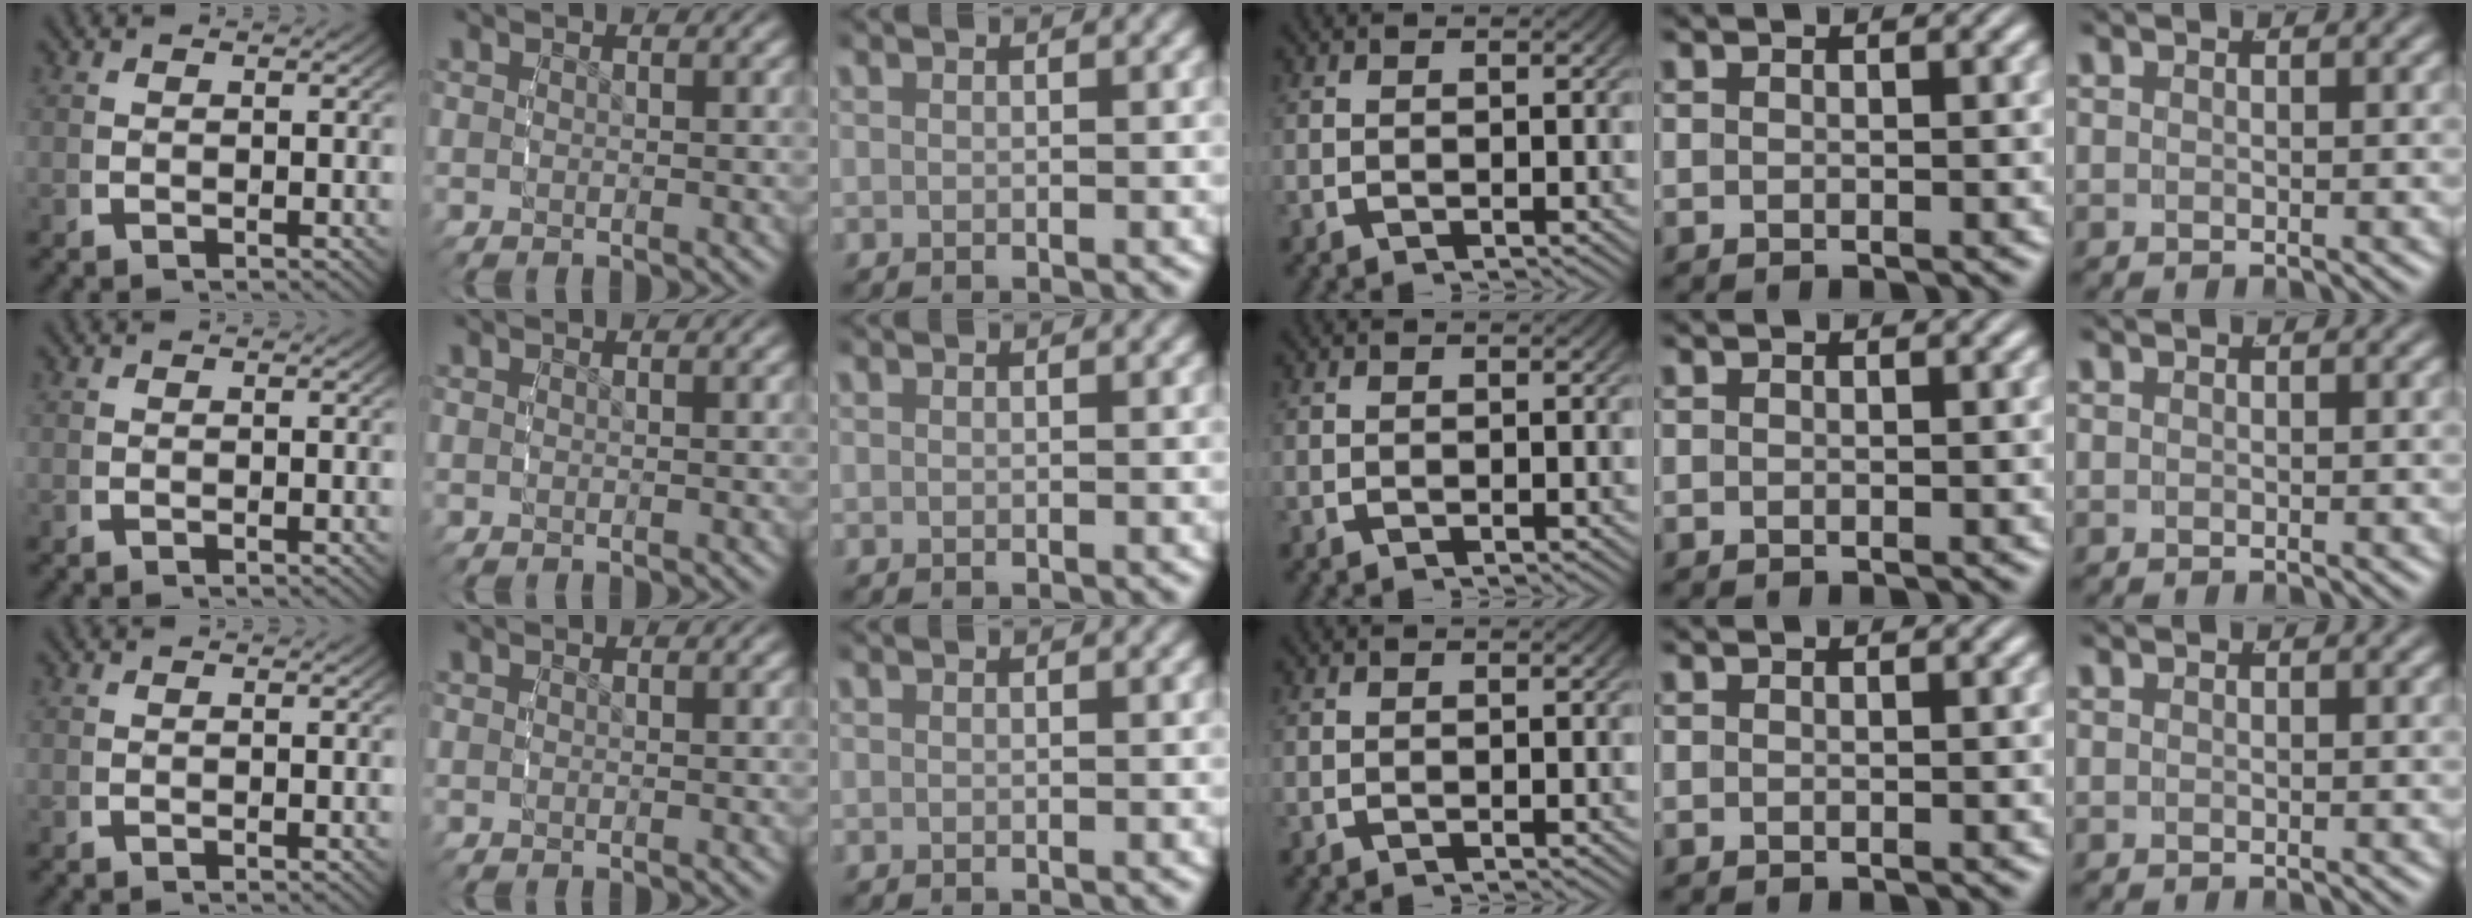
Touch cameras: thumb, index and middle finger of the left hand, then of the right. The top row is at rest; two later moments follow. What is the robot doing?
{"motion": "reach", "object": "bottle cap"}